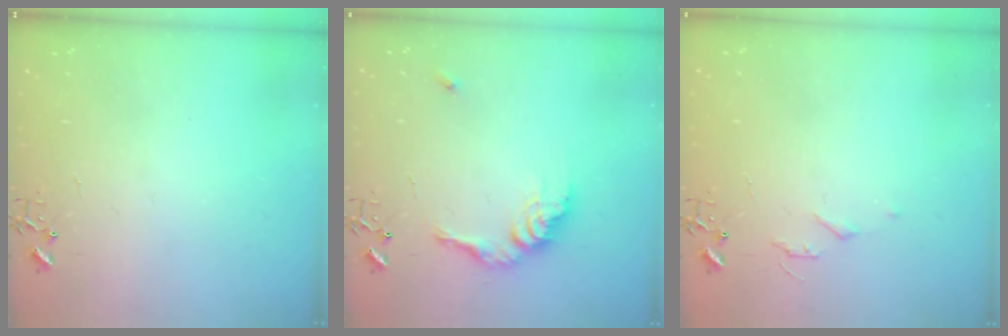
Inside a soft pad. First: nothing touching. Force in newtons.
{"total": 13.3, "press": 13.2, "slide": 1.1}
{"total": 5.0, "press": 5.0, "slide": 0.7}